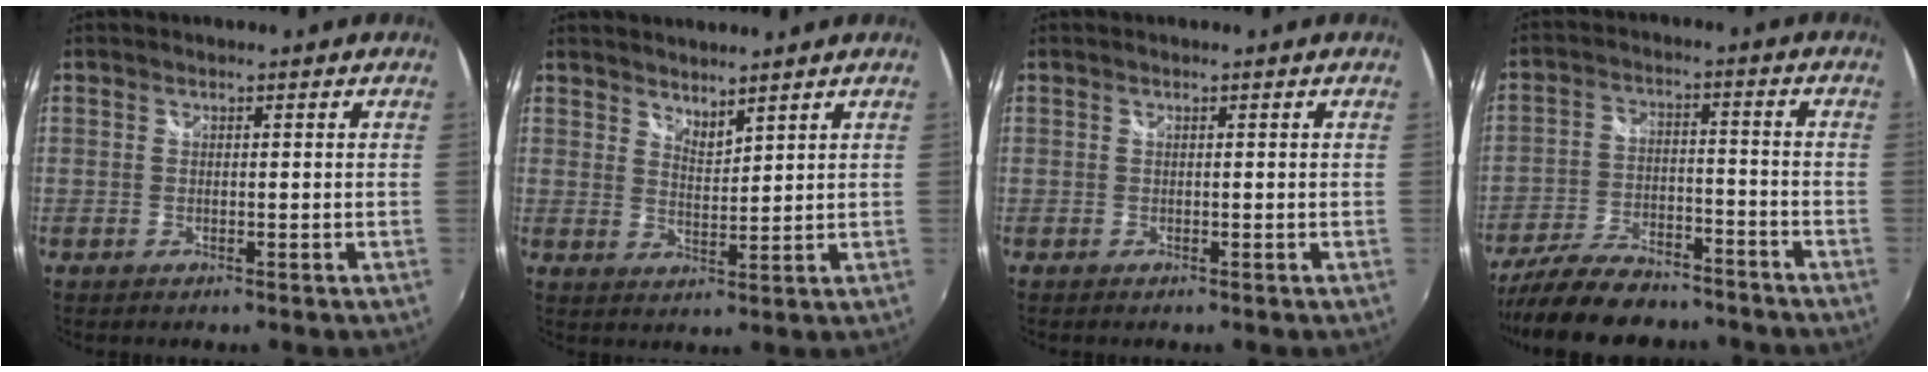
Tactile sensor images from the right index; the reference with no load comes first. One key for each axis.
{"total": 3.6, "fx": 3.3, "fy": 0.6, "fz": 1.2, "tx": -0.016, "ty": -0.002, "tz": 0.057}
{"total": 0.0}
{"total": 17.9, "fx": -14.9, "fy": 6.3, "fz": 7.7, "tx": -0.171, "ty": -0.012, "tz": -0.227}